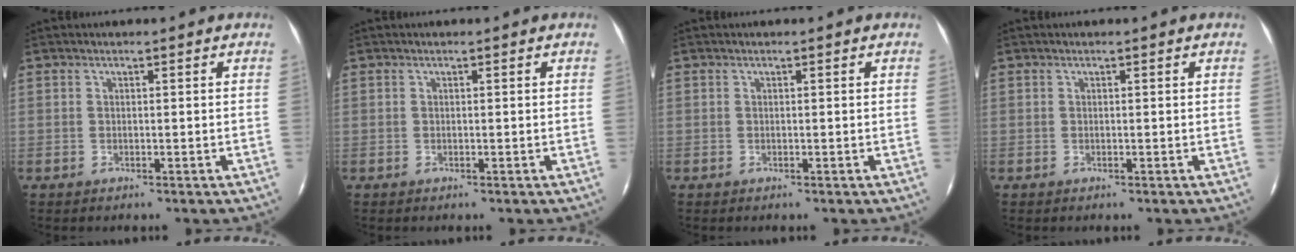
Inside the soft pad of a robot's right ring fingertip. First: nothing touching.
{"total": 0.0}
{"total": 0.0}
{"total": 0.0}